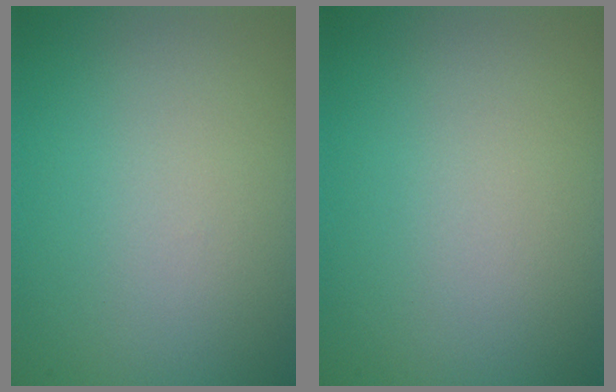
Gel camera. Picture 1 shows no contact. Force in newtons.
{"total": 0.0}